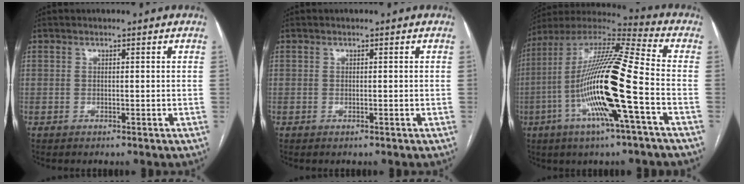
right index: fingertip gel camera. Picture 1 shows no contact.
{"total": 0.0}
{"total": 20.3, "force": [-5.2, 0.7, 19.6], "torque": [-0.388, -0.008, -0.105]}